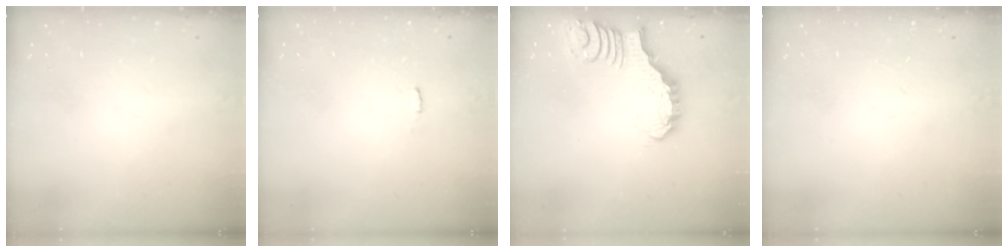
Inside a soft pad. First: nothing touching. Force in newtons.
{"total": 2.3, "press": 2.3, "slide": 0.4}
{"total": 2.9, "press": 2.9, "slide": 0.3}
{"total": 0.0}